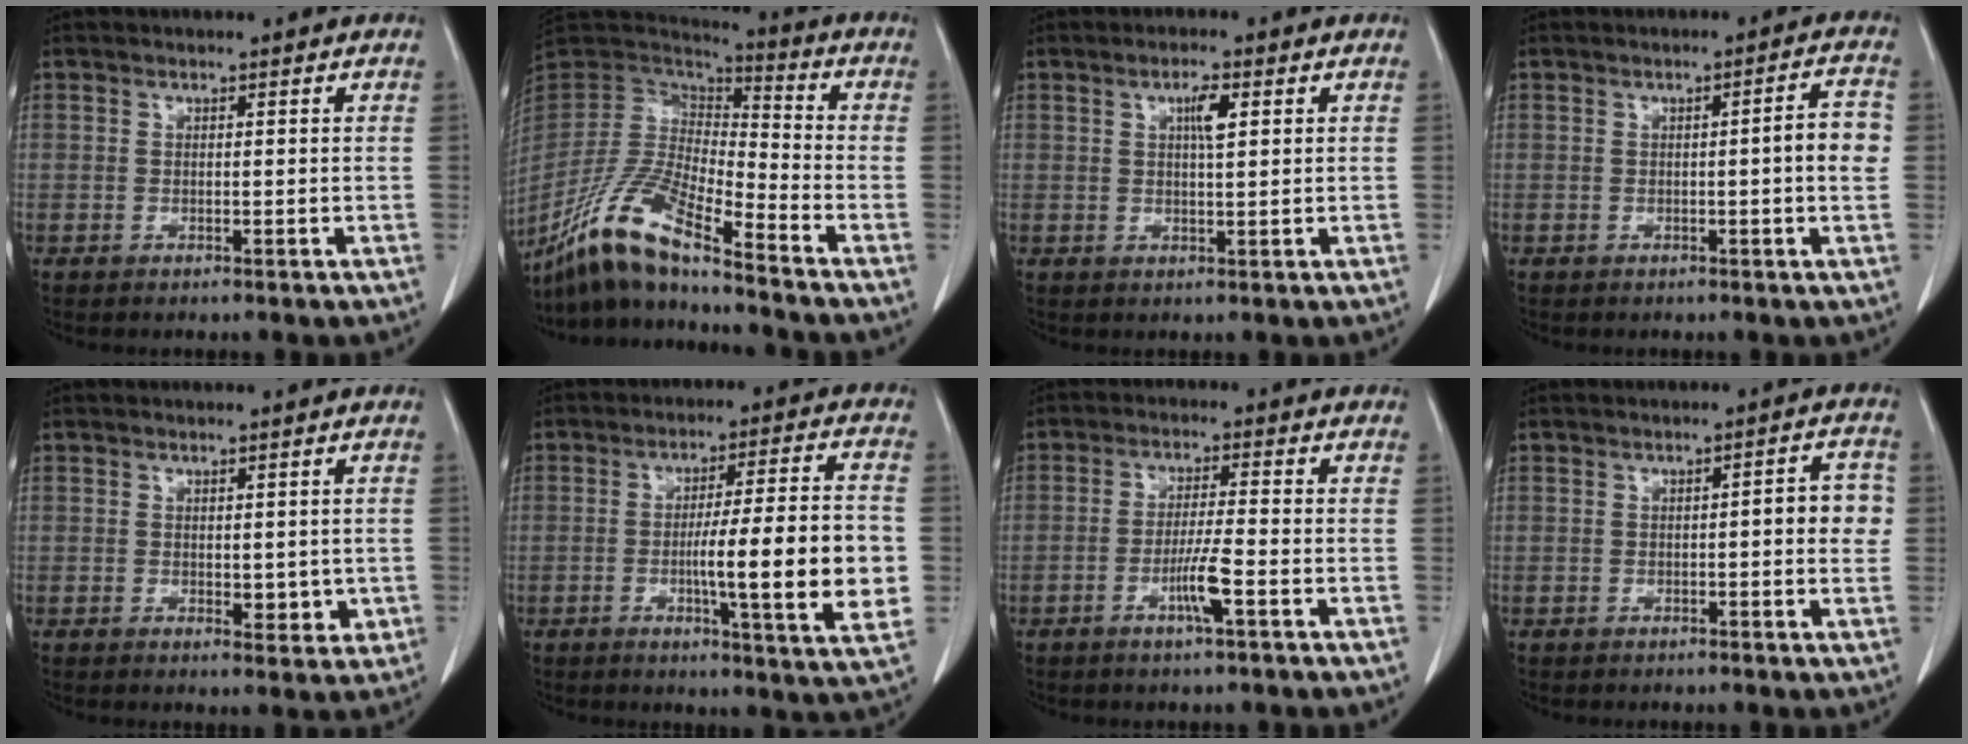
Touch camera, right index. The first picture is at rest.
{"total": 15.0, "force": [-11.8, 2.2, 8.9], "torque": [-0.182, -0.010, -0.225]}
{"total": 3.1, "force": [1.1, 0.5, 2.8], "torque": [-0.050, 0.000, 0.018]}
{"total": 4.5, "force": [-0.2, 0.2, 4.5], "torque": [-0.058, 0.007, -0.006]}
{"total": 3.5, "force": [-0.3, 1.9, 3.0], "torque": [-0.030, -0.006, 0.005]}
{"total": 15.6, "force": [-2.4, 0.5, 15.4], "torque": [-0.217, -0.002, -0.035]}
{"total": 4.9, "force": [-2.1, -0.2, 4.4], "torque": [-0.085, -0.007, -0.042]}
{"total": 4.4, "force": [-0.1, 1.0, 4.3], "torque": [-0.049, 0.012, -0.006]}